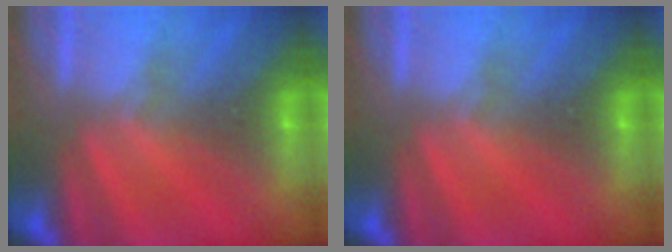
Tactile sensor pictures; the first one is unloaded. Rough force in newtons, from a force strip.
{"total": 0.0}